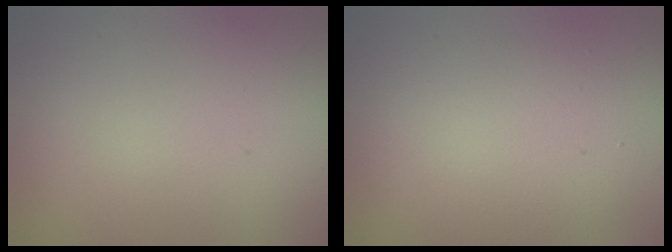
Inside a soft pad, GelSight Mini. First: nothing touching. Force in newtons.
{"total": 4.6, "press": 4.6, "slide": 0.2}